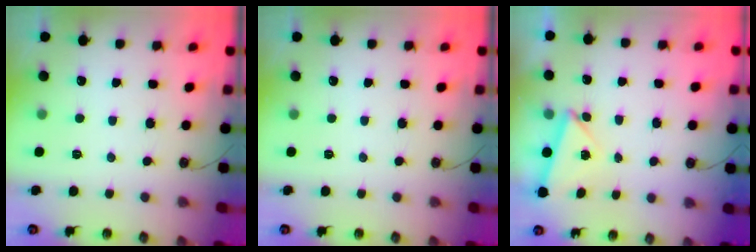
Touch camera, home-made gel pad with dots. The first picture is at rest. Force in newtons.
{"total": 0.0}
{"total": 3.3, "press": 3.1, "slide": 1.3}